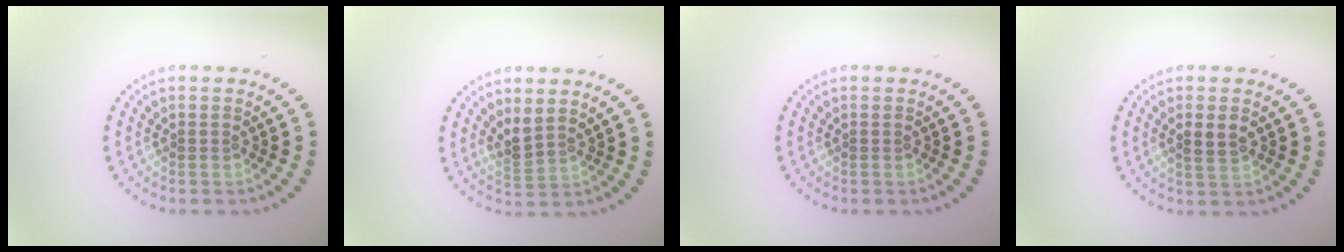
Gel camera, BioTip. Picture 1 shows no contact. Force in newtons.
{"total": 1.9, "press": 1.4, "slide": 1.2}
{"total": 0.0}
{"total": 1.9, "press": 1.8, "slide": 0.4}